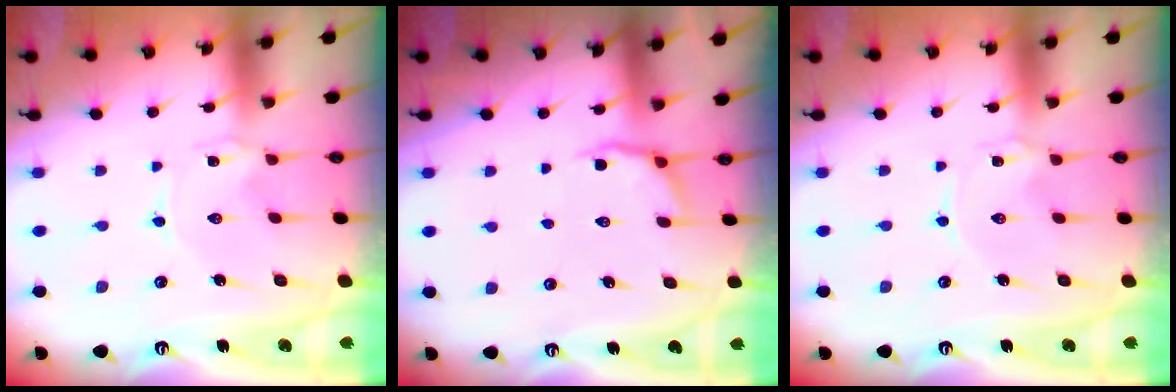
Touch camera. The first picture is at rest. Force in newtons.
{"total": 3.4, "press": 2.4, "slide": 2.3}
{"total": 0.0}